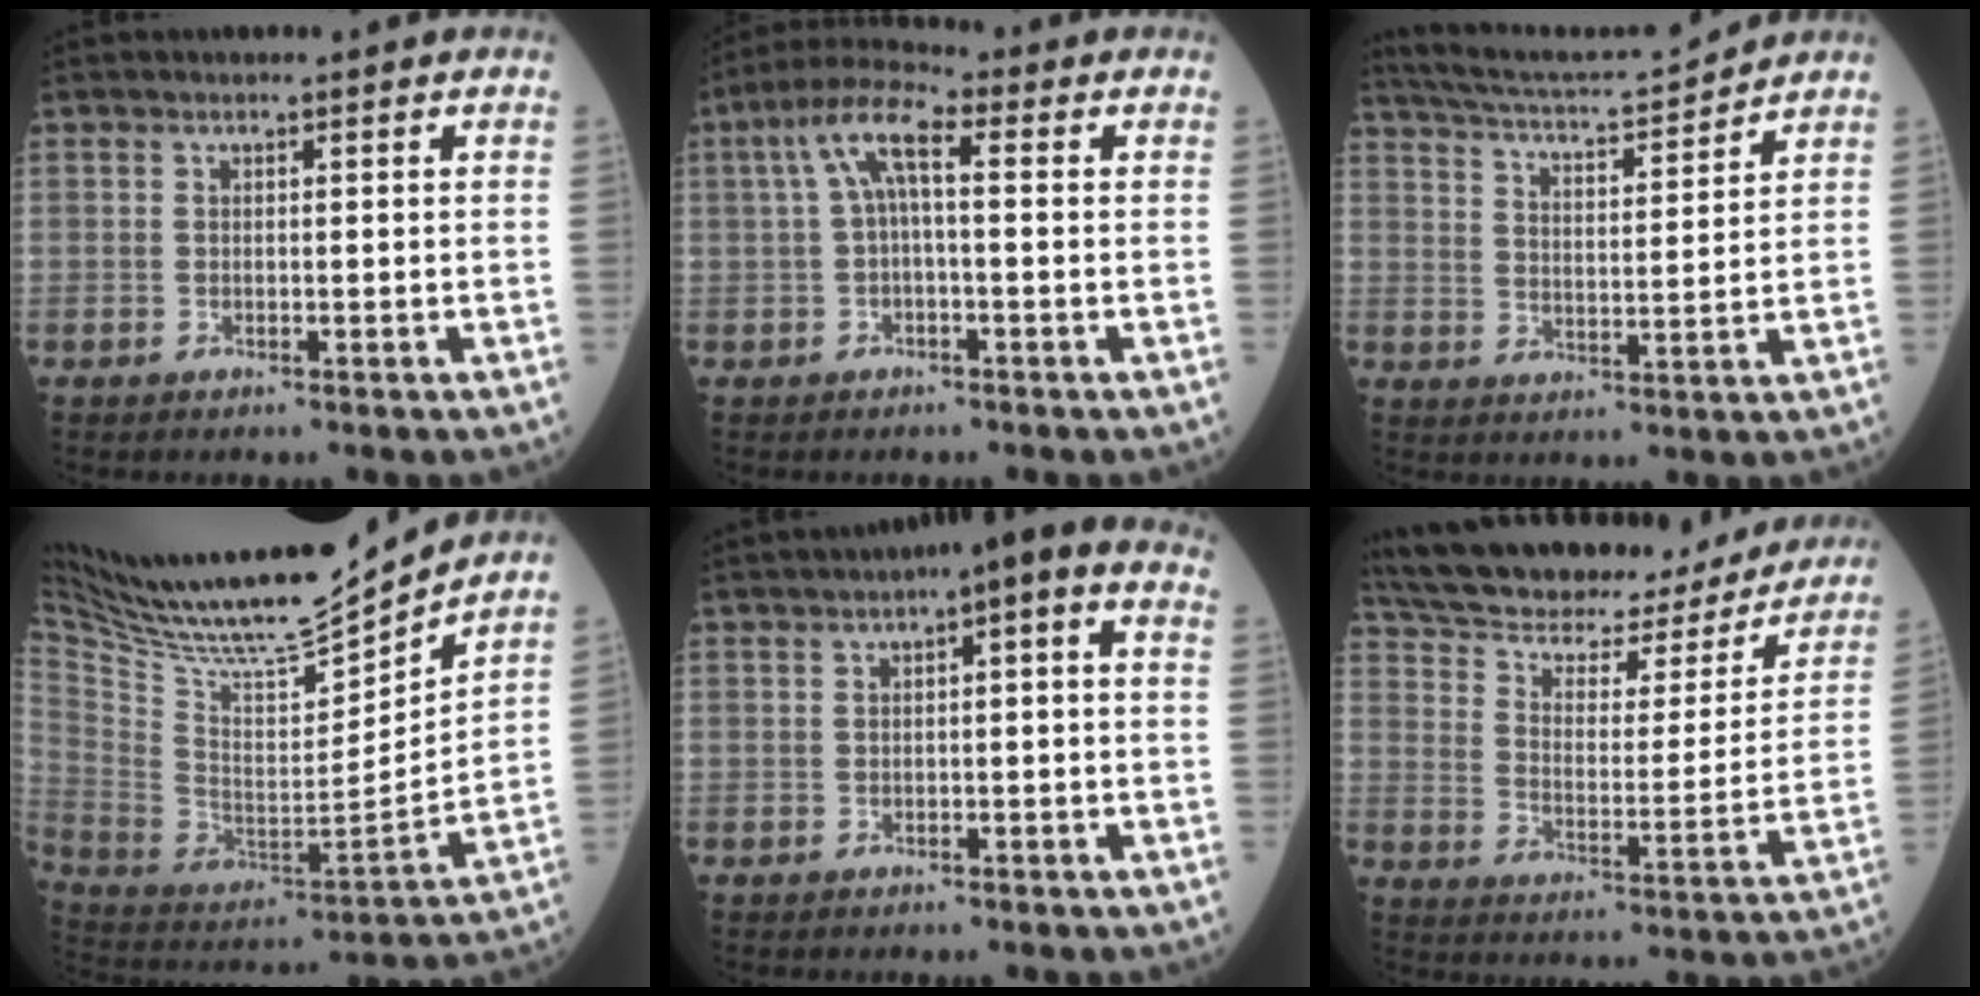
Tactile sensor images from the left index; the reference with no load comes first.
{"total": 7.3, "force": [0.7, 2.0, 7.0], "torque": [-0.140, 0.029, 0.005]}
{"total": 12.0, "force": [11.6, -0.2, 3.2], "torque": [-0.069, 0.006, 0.184]}
{"total": 23.3, "force": [20.9, 2.1, 10.1], "torque": [-0.199, -0.030, 0.348]}
{"total": 5.6, "force": [1.7, 1.3, 5.2], "torque": [-0.072, 0.030, 0.012]}
{"total": 29.4, "force": [25.4, 8.9, 11.8], "torque": [-0.214, -0.015, 0.340]}